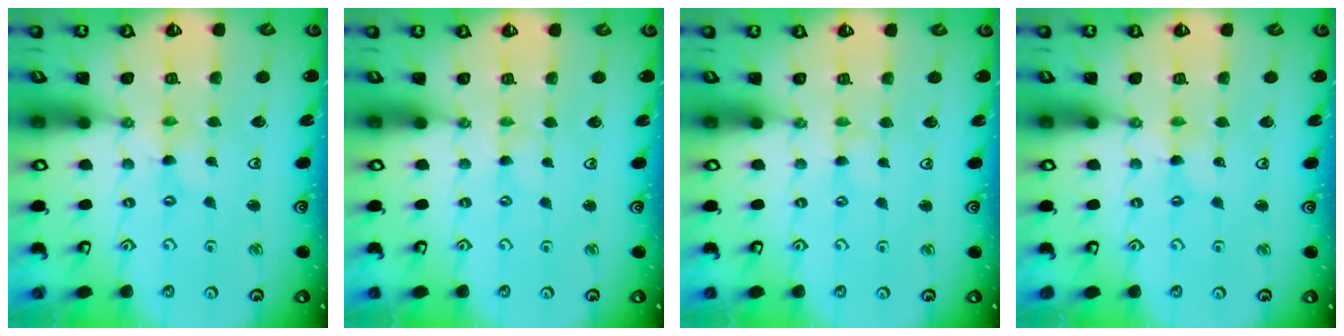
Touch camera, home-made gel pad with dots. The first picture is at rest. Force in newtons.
{"total": 0.8, "press": 0.8, "slide": 0.1}
{"total": 0.0}
{"total": 0.0}